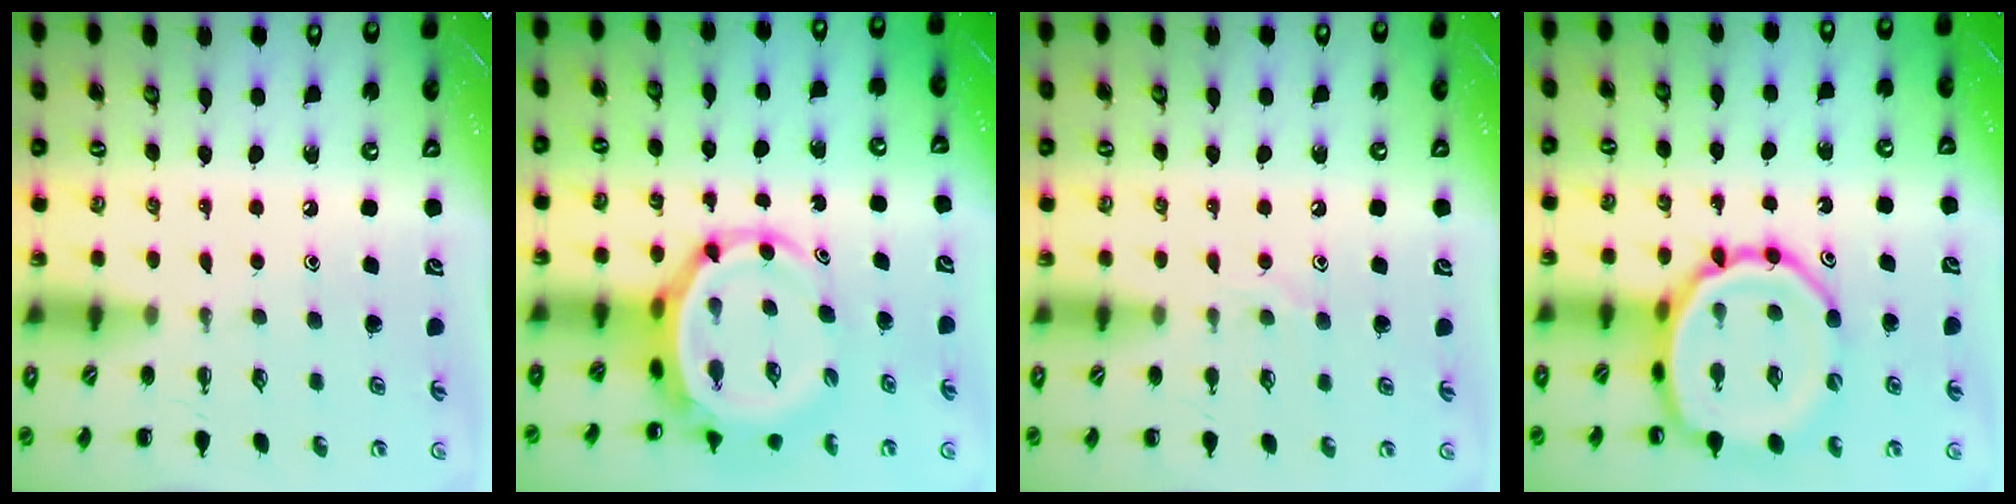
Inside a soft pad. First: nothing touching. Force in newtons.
{"total": 6.5, "press": 6.2, "slide": 2.1}
{"total": 5.4, "press": 5.3, "slide": 0.9}
{"total": 15.8, "press": 15.5, "slide": 2.9}